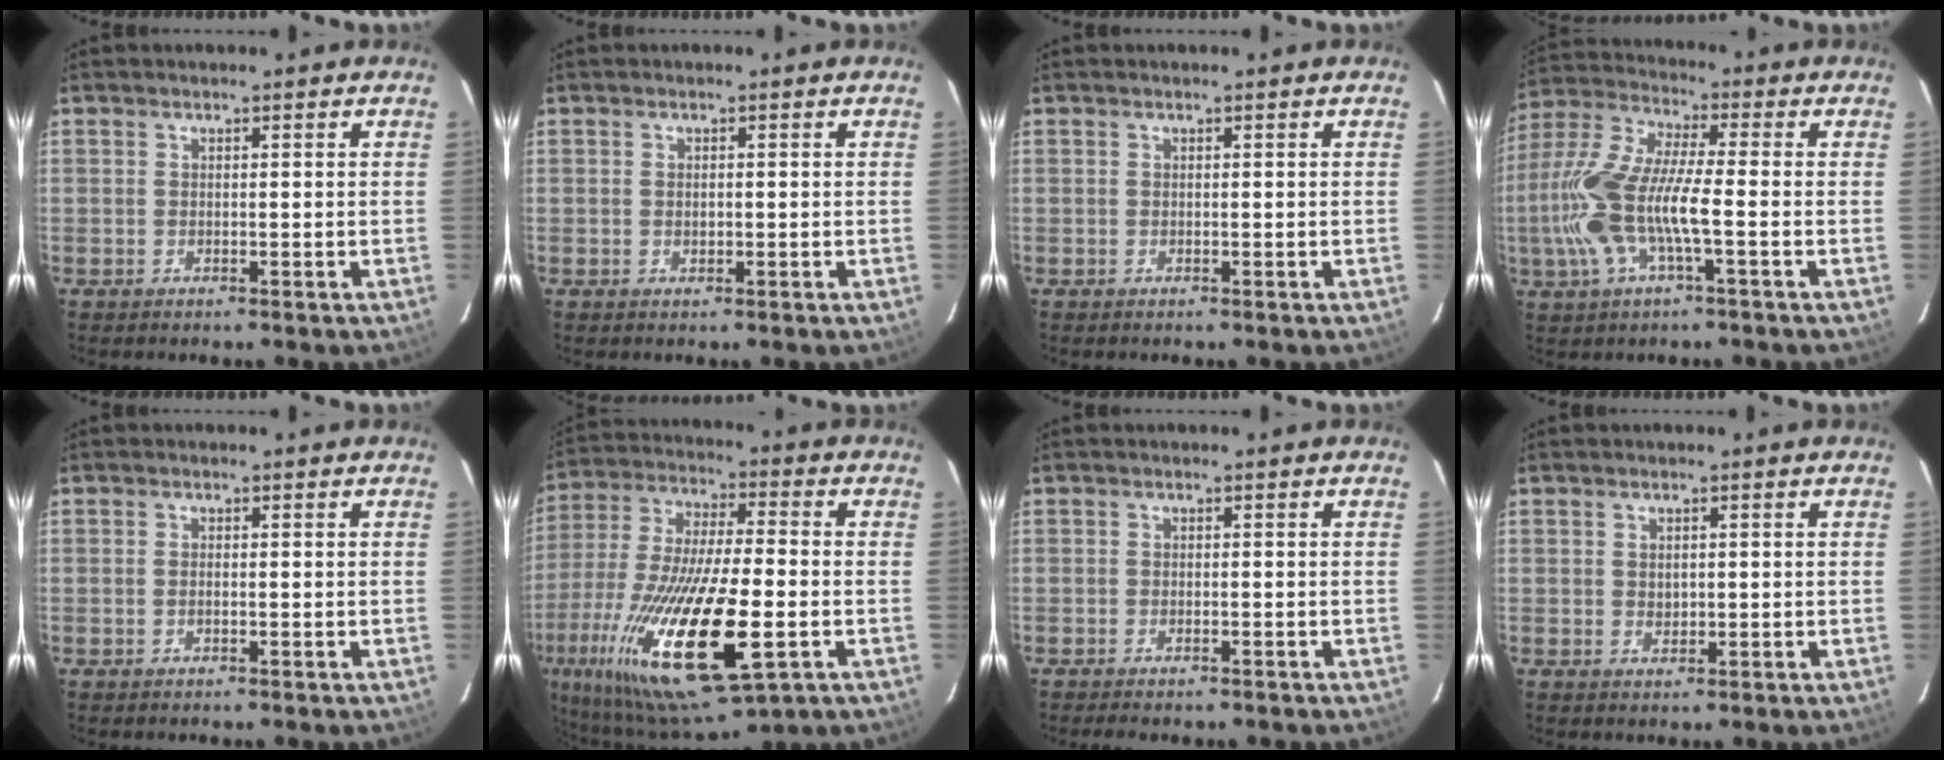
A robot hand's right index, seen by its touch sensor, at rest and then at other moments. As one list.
[{"total": 1.1, "force": [0.0, 0.8, 0.8], "torque": [-0.013, 0.003, 0.000]}, {"total": 0.0}, {"total": 15.3, "force": [-3.3, 3.6, 14.5], "torque": [-0.302, -0.003, -0.066]}, {"total": 0.7, "force": [-0.2, 0.3, 0.7], "torque": [-0.015, 0.001, -0.005]}, {"total": 29.5, "force": [-10.8, 9.6, 25.7], "torque": [-0.521, -0.078, -0.191]}, {"total": 2.8, "force": [-2.4, 0.8, 1.3], "torque": [-0.033, -0.010, -0.041]}, {"total": 1.6, "force": [0.2, 1.4, 0.9], "torque": [-0.013, 0.003, 0.006]}]